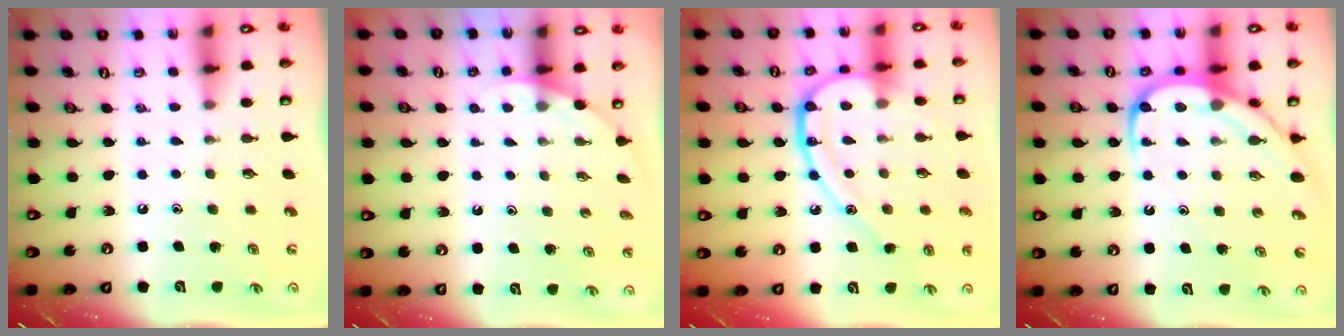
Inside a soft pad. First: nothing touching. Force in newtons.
{"total": 1.8, "press": 1.8, "slide": 0.1}
{"total": 16.6, "press": 16.5, "slide": 1.2}
{"total": 10.9, "press": 10.9, "slide": 1.2}